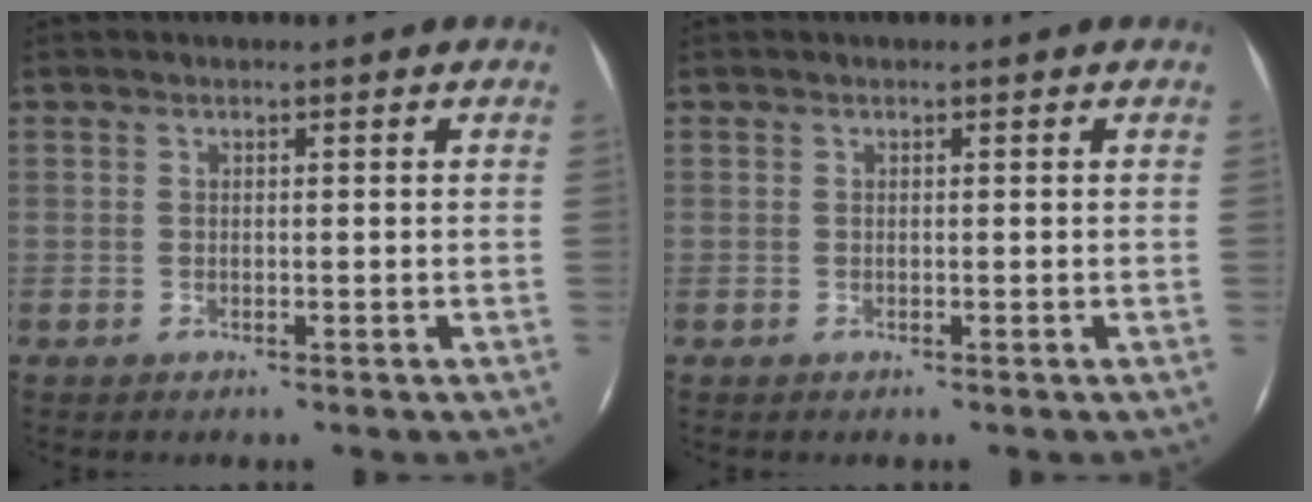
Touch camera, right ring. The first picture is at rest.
{"total": 0.0}